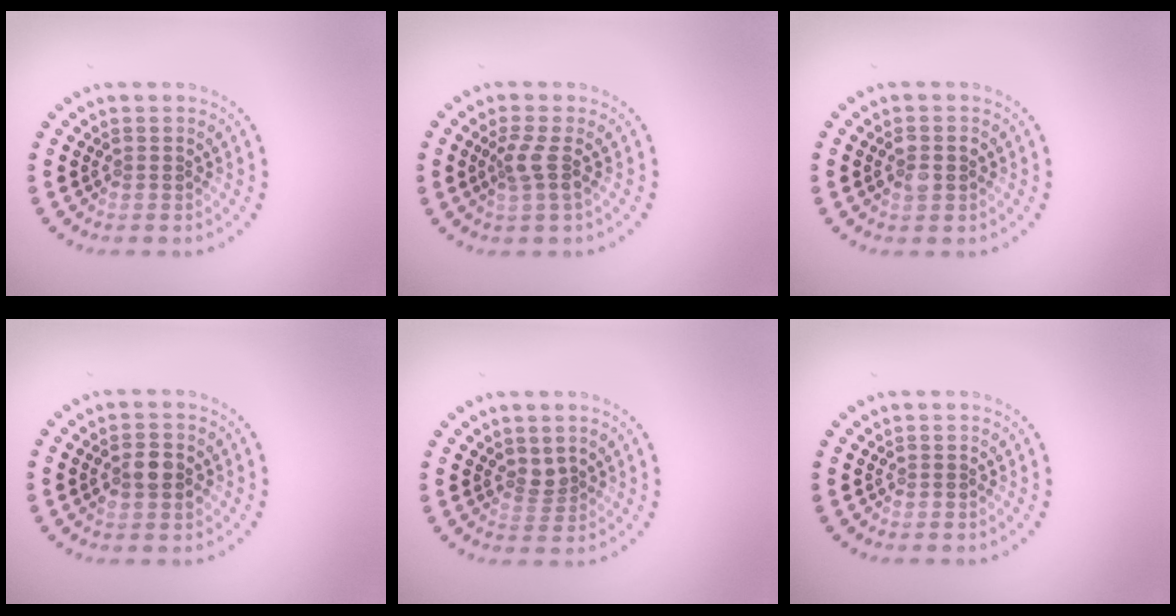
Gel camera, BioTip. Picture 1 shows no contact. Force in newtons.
{"total": 1.9, "press": 1.4, "slide": 1.3}
{"total": 1.5, "press": 1.5, "slide": 0.1}
{"total": 2.5, "press": 2.5, "slide": 0.2}
{"total": 1.4, "press": 1.0, "slide": 0.9}
{"total": 0.0}